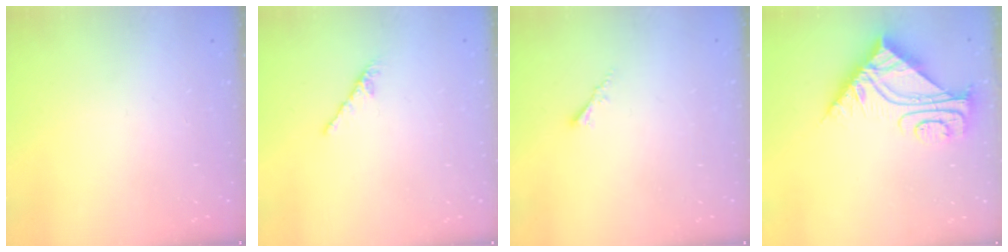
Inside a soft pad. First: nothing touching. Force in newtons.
{"total": 0.0}
{"total": 1.8, "press": 1.7, "slide": 0.5}
{"total": 9.3, "press": 9.2, "slide": 0.9}